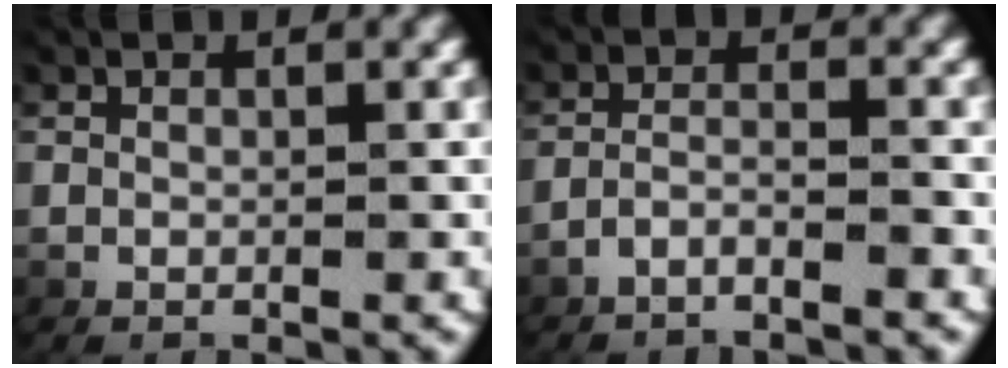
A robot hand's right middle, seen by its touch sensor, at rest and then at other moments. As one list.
[{"total": 2.5, "force": [-2.2, 0.1, 1.0], "torque": [-0.029, -0.007, -0.038]}]